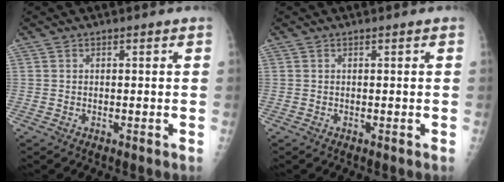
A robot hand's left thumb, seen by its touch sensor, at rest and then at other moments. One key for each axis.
{"total": 0.0}